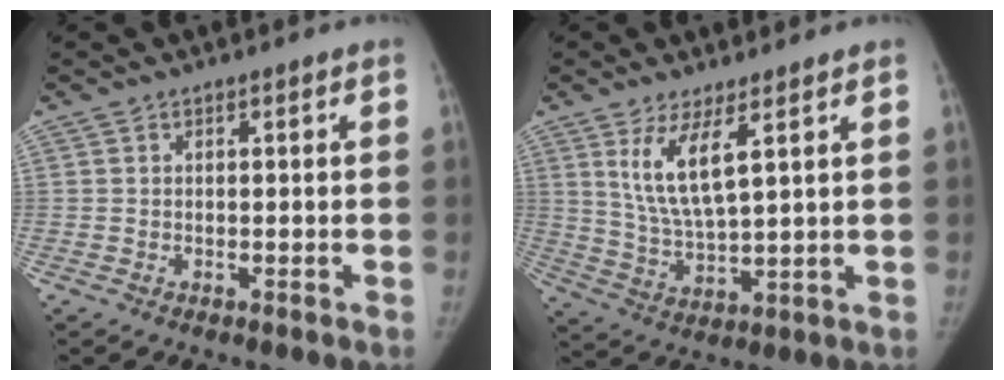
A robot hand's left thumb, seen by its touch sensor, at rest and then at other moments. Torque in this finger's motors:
{"motor_torque": [-0.19, 0.41, 1.04, -0.36, 0.05]}